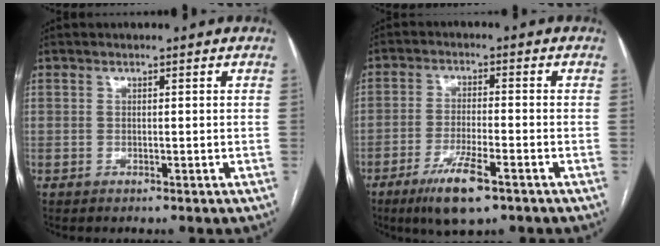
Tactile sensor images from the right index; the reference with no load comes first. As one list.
[{"total": 8.2, "force": [-4.9, 1.4, 6.4], "torque": [-0.122, -0.015, -0.082]}]